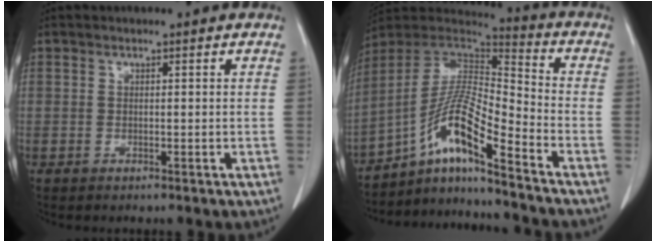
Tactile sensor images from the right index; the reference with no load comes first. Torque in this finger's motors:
{"motor_torque": [1.09, -0.92, 0.33, 0.18]}